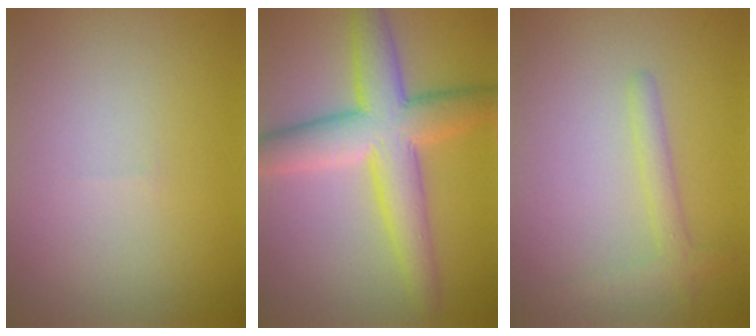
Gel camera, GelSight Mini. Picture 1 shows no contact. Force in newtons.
{"total": 7.8, "press": 7.8, "slide": 0.2}
{"total": 1.9, "press": 1.9, "slide": 0.1}